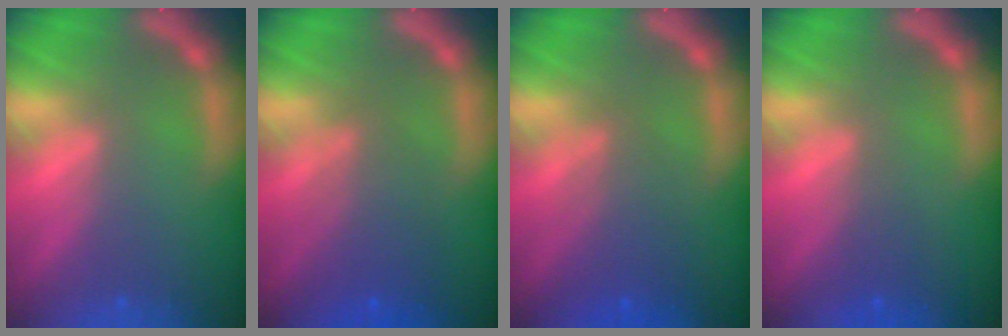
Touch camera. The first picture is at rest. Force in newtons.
{"total": 4.6}
{"total": 4.0}
{"total": 1.5}